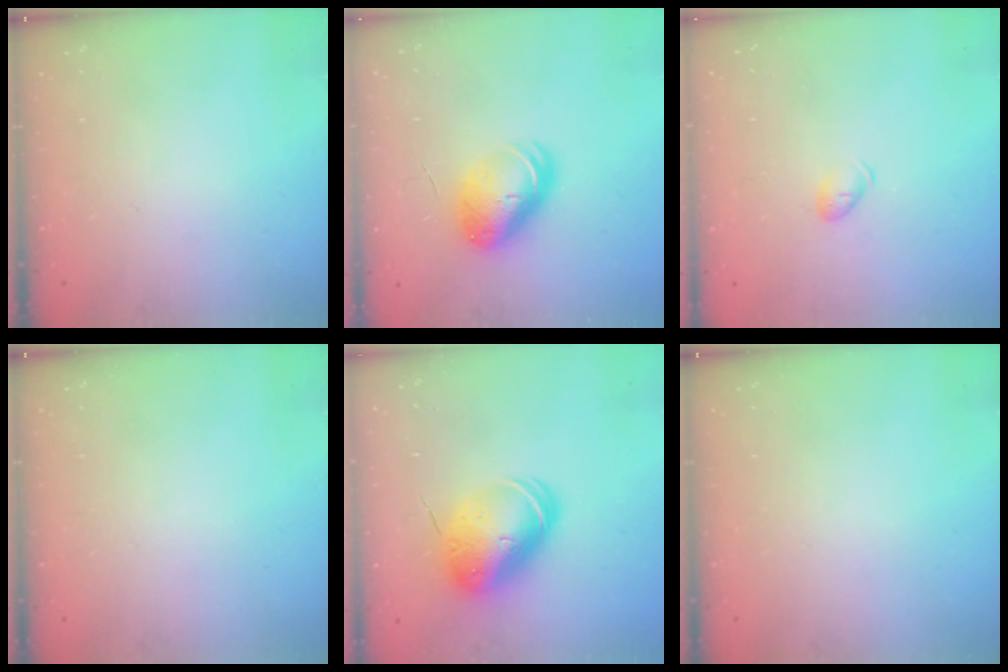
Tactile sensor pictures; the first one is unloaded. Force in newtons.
{"total": 9.4, "press": 9.2, "slide": 1.6}
{"total": 4.5, "press": 4.4, "slide": 0.8}
{"total": 0.0}
{"total": 12.5, "press": 12.3, "slide": 2.2}
{"total": 0.0}